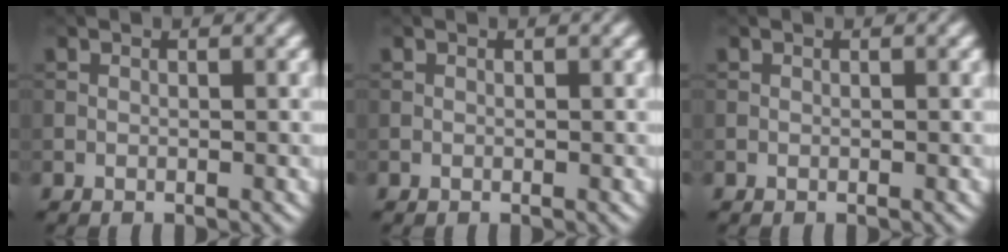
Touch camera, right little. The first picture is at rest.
{"total": 0.0}
{"total": 0.0}